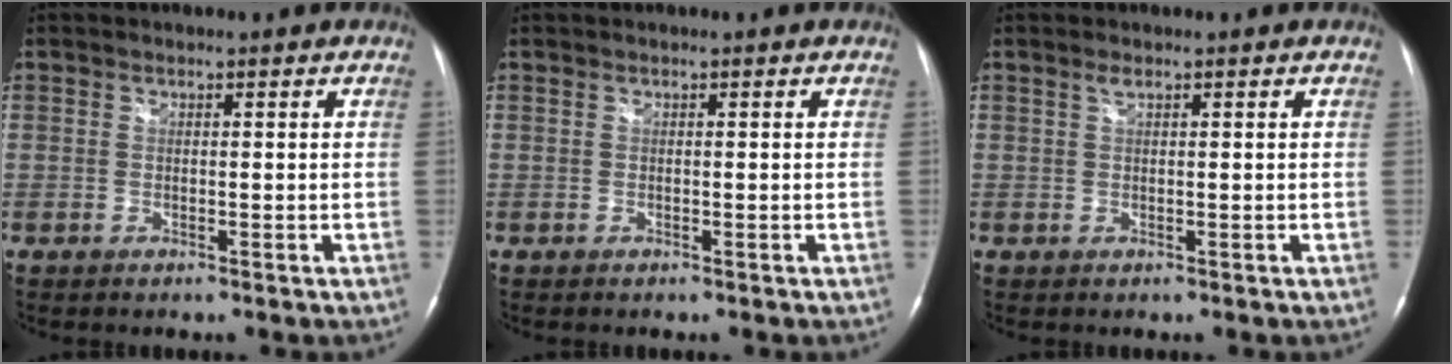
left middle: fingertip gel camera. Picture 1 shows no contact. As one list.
[{"total": 0.0}, {"total": 0.8, "force": [0.5, 0.2, 0.5], "torque": [-0.013, 0.003, 0.010]}]